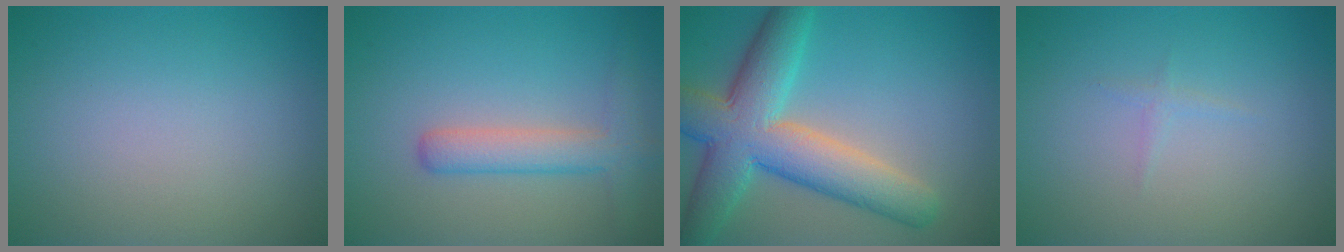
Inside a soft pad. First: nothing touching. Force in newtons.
{"total": 3.5, "press": 3.5, "slide": 0.1}
{"total": 9.1, "press": 9.1, "slide": 0.3}
{"total": 1.0, "press": 0.9, "slide": 0.2}